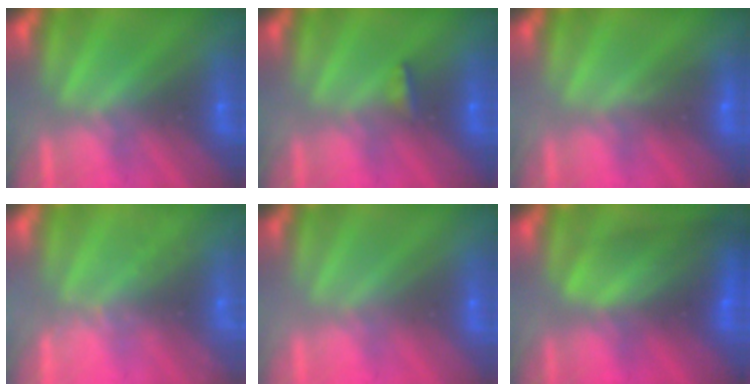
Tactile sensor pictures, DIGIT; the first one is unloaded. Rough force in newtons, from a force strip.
{"total": 2.9}
{"total": 2.9}
{"total": 2.3}
{"total": 3.4}
{"total": 7.7}